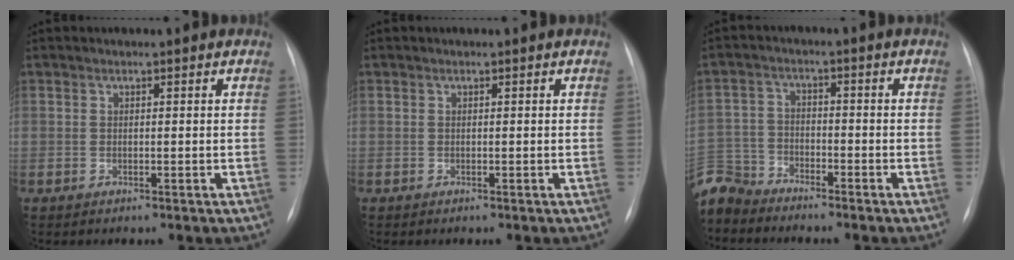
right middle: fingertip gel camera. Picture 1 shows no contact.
{"total": 0.0}
{"total": 7.2, "force": [-6.9, 2.0, -0.1], "torque": [-0.002, -0.001, -0.142]}